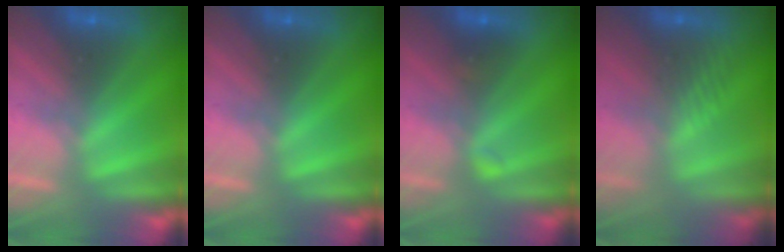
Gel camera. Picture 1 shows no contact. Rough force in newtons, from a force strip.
{"total": 0.0}
{"total": 2.2}
{"total": 2.6}